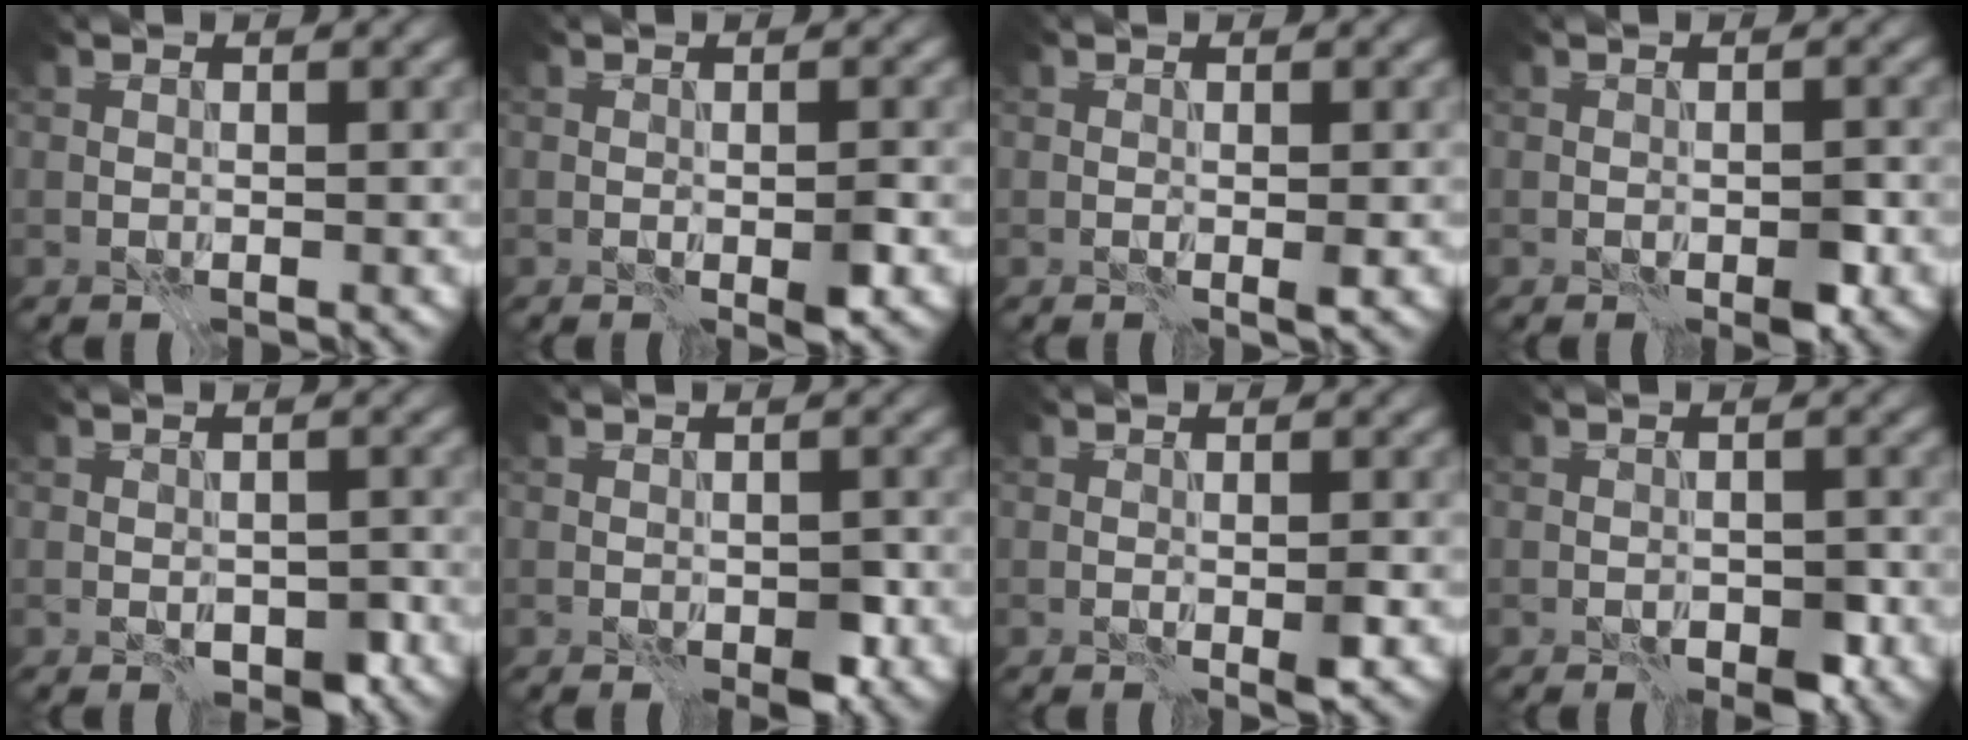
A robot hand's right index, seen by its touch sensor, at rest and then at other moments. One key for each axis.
{"total": 1.8, "fx": -0.9, "fy": 0.5, "fz": 1.5, "tx": -0.028, "ty": -0.005, "tz": -0.013}
{"total": 0.8, "fx": -0.3, "fy": 0.1, "fz": 0.7, "tx": -0.012, "ty": -0.002, "tz": -0.005}
{"total": 2.1, "fx": -1.0, "fy": 0.9, "fz": 1.7, "tx": -0.026, "ty": -0.005, "tz": -0.014}
{"total": 2.9, "fx": -1.4, "fy": 1.6, "fz": 2.1, "tx": -0.021, "ty": -0.004, "tz": -0.022}
{"total": 2.3, "fx": -0.8, "fy": 1.2, "fz": 1.8, "tx": -0.025, "ty": -0.006, "tz": -0.013}
{"total": 1.5, "fx": -0.6, "fy": 0.3, "fz": 1.3, "tx": -0.022, "ty": -0.005, "tz": -0.010}
{"total": 2.9, "fx": -1.4, "fy": 1.5, "fz": 2.1, "tx": -0.025, "ty": -0.005, "tz": -0.023}